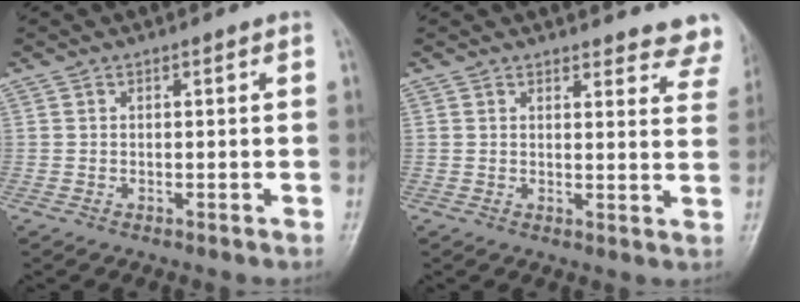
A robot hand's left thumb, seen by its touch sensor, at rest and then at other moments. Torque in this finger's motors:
{"motor_torque": [-0.05, -0.04, -0.12, -0.30, 0.04]}